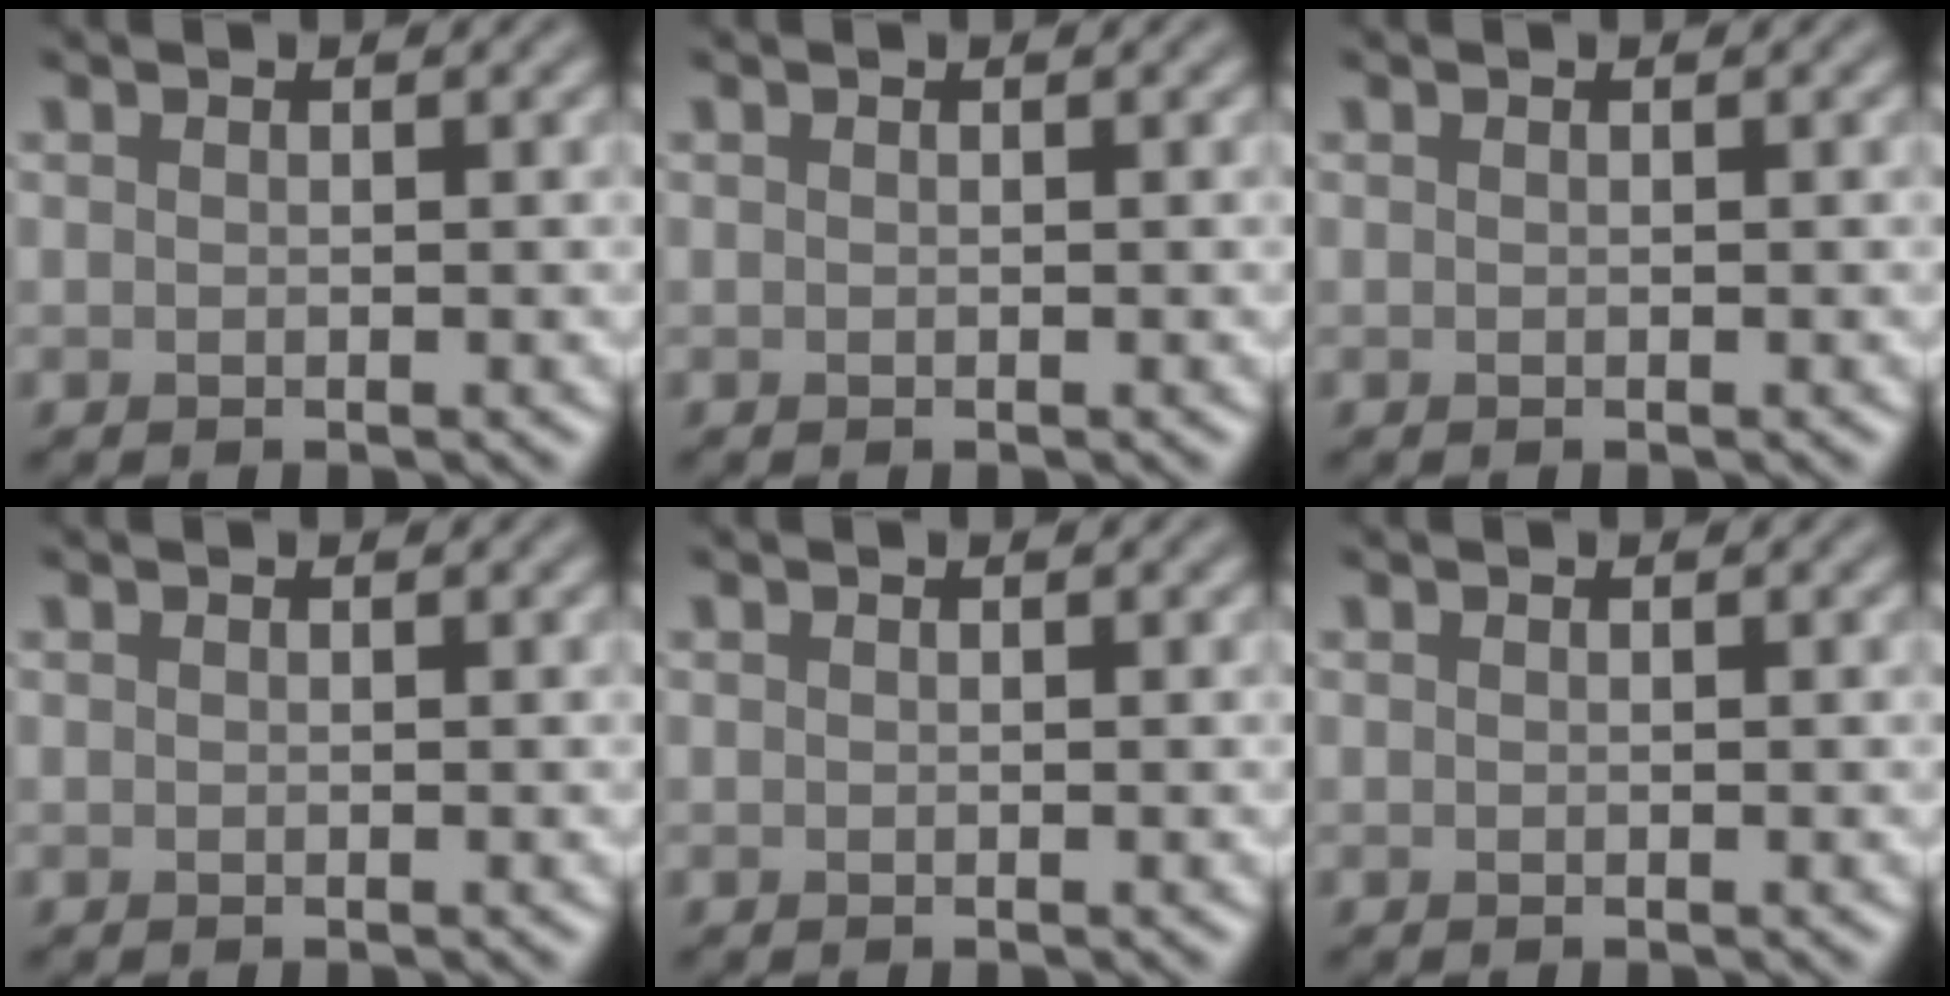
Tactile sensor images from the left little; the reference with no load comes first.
{"total": 0.0}
{"total": 0.0}
{"total": 0.0}
{"total": 0.0}
{"total": 0.0}